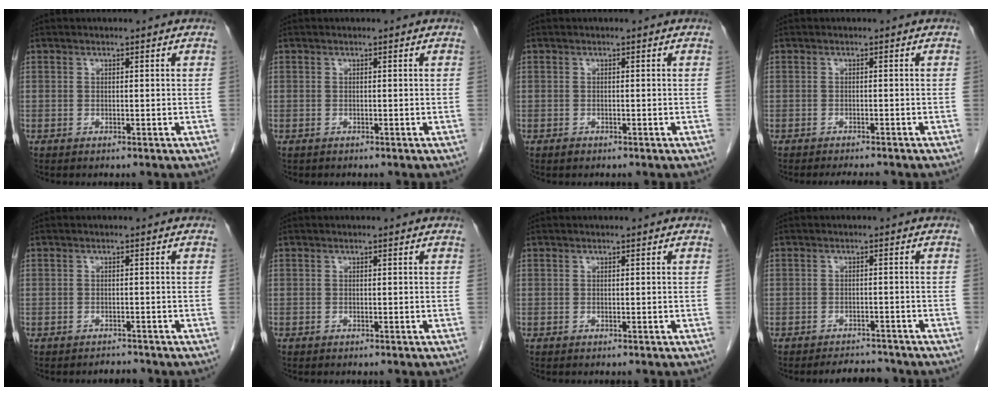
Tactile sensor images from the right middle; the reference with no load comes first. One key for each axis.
{"total": 0.0}
{"total": 0.6, "fx": -0.5, "fy": 0.4, "fz": 0.2, "tx": -0.004, "ty": 0.001, "tz": -0.006}
{"total": 3.5, "fx": -3.2, "fy": 0.5, "fz": 1.3, "tx": -0.016, "ty": -0.007, "tz": -0.043}
{"total": 1.2, "fx": -1.1, "fy": 0.2, "fz": -0.3, "tx": -0.001, "ty": -0.006, "tz": -0.016}
{"total": 0.0}
{"total": 0.0}
{"total": 3.4, "fx": -3.3, "fy": 0.8, "fz": 0.2, "tx": -0.003, "ty": -0.007, "tz": -0.049}